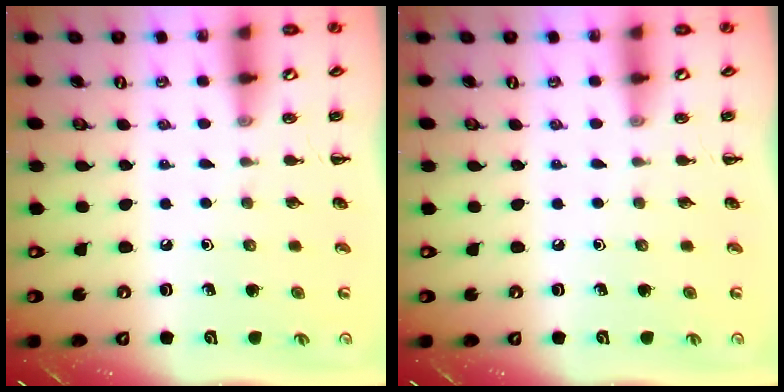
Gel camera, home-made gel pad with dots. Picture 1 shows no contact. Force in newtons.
{"total": 0.0}